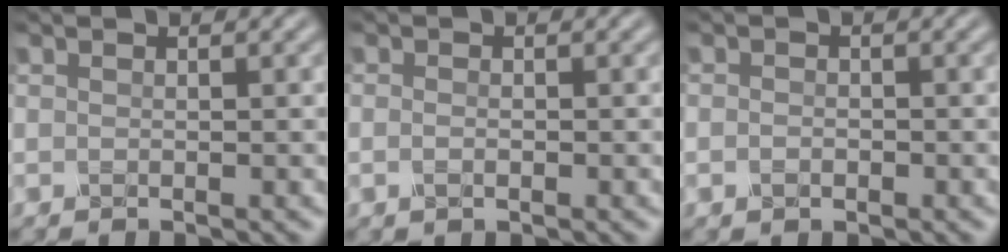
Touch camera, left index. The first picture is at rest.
{"total": 0.9, "force": [-0.3, 0.5, 0.7], "torque": [-0.017, -0.001, -0.006]}
{"total": 1.0, "force": [-0.4, 0.8, 0.6], "torque": [-0.011, -0.001, -0.009]}